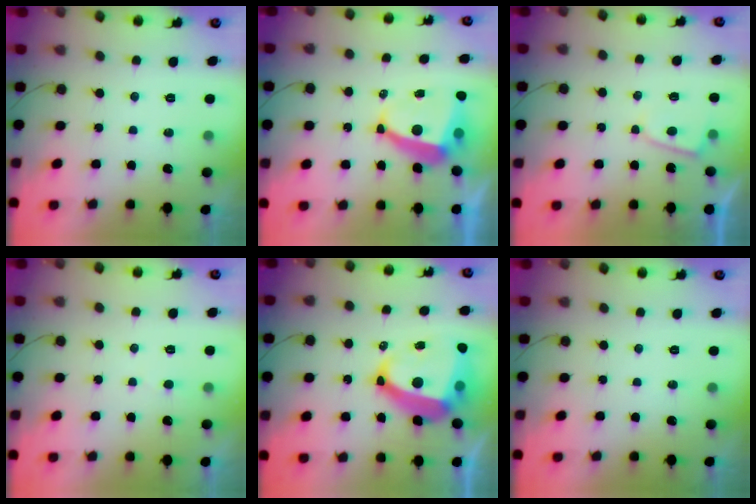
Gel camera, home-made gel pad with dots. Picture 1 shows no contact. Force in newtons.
{"total": 7.9, "press": 7.8, "slide": 0.9}
{"total": 3.3, "press": 3.2, "slide": 0.4}
{"total": 2.1, "press": 2.1, "slide": 0.2}
{"total": 18.7, "press": 18.5, "slide": 2.3}
{"total": 0.0}